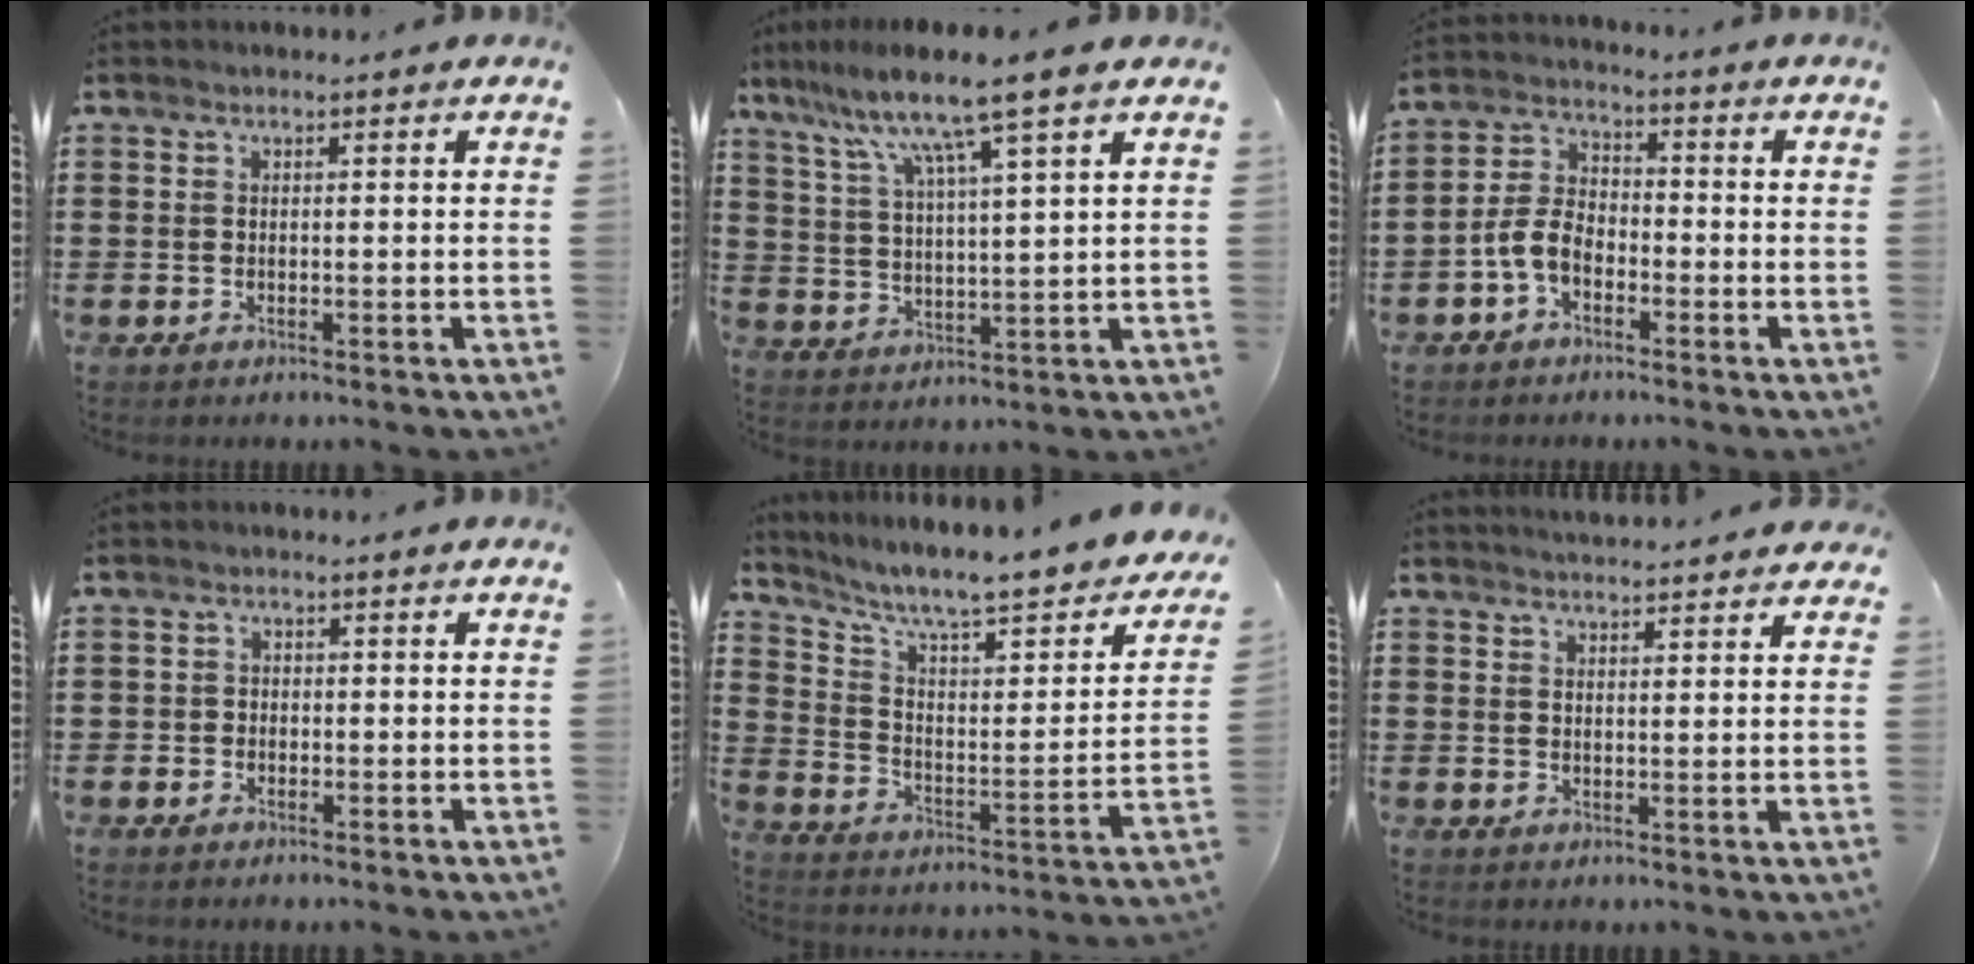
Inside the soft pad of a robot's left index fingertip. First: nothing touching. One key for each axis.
{"total": 9.0, "fx": 6.7, "fy": -0.5, "fz": 6.0, "tx": -0.138, "ty": -0.033, "tz": 0.108}
{"total": 5.0, "fx": -2.6, "fy": 2.8, "fz": 3.2, "tx": -0.084, "ty": 0.005, "tz": -0.057}
{"total": 1.0, "fx": -0.4, "fy": 0.9, "fz": 0.2, "tx": -0.006, "ty": 0.004, "tz": -0.009}
{"total": 7.8, "fx": 6.2, "fy": 1.1, "fz": 4.5, "tx": -0.107, "ty": -0.050, "tz": 0.099}
{"total": 2.7, "fx": 2.7, "fy": -0.2, "fz": 0.2, "tx": -0.012, "ty": -0.010, "tz": 0.049}